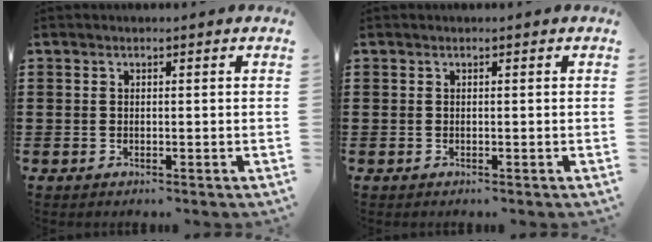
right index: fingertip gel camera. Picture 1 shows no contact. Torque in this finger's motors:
{"motor_torque": [-0.05, 0.05, 0.00, 0.00]}